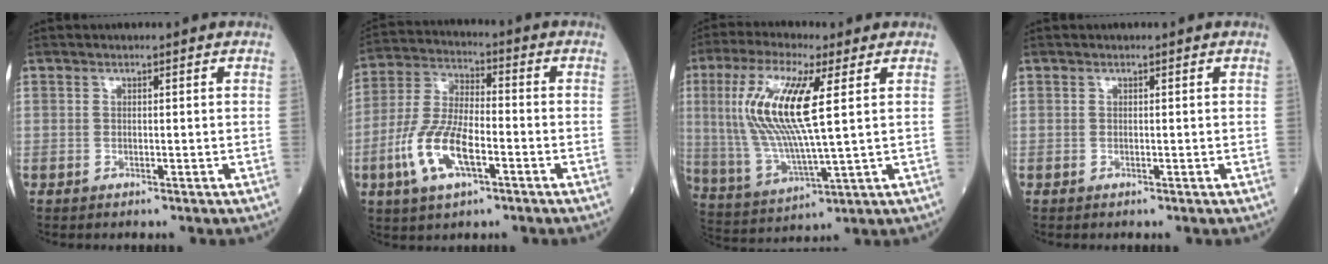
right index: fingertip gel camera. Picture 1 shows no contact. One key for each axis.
{"total": 12.1, "fx": -4.4, "fy": 4.4, "fz": 10.4, "tx": -0.227, "ty": 0.002, "tz": -0.084}
{"total": 14.9, "fx": 3.4, "fy": 2.1, "fz": 14.4, "tx": -0.322, "ty": 0.001, "tz": 0.066}
{"total": 0.0}